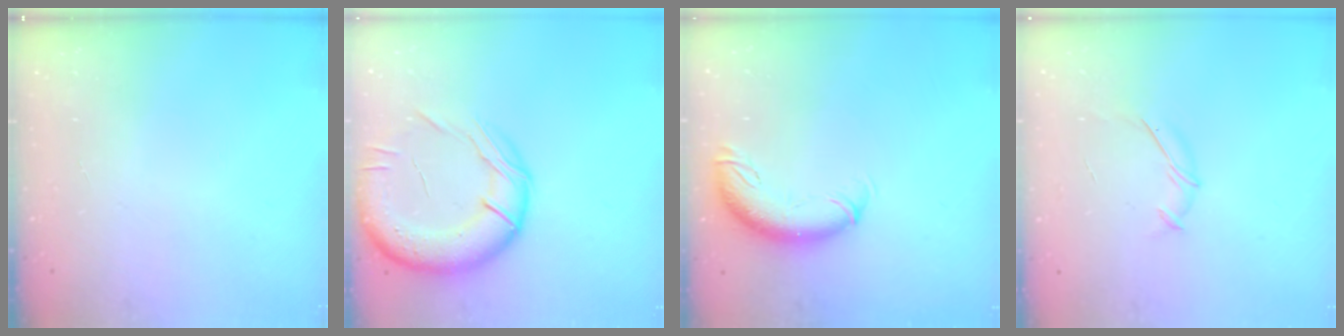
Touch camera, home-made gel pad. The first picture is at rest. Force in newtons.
{"total": 19.3, "press": 19.1, "slide": 2.8}
{"total": 10.2, "press": 10.0, "slide": 2.3}
{"total": 5.3, "press": 5.1, "slide": 1.0}